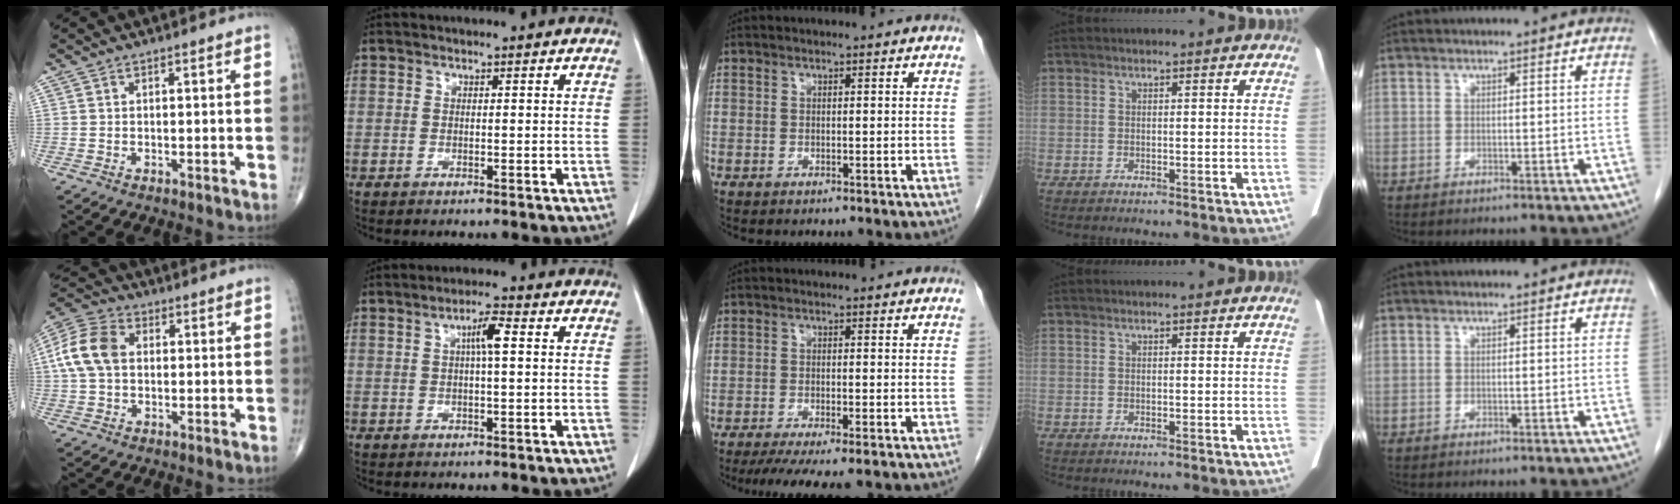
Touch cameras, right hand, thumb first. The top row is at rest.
{"thumb": {"total": 10.3, "force": [1.1, 7.2, 7.2], "torque": [-0.147, 0.026, 0.015]}, "index": {"total": 3.7, "force": [0.8, 0.3, 3.6], "torque": [-0.062, 0.007, 0.011]}, "middle": {"total": 9.5, "force": [-7.9, 0.9, 5.3], "torque": [-0.068, -0.015, -0.117]}}